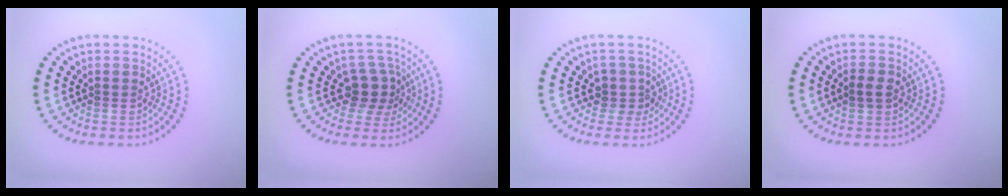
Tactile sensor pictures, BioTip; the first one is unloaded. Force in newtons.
{"total": 2.8, "press": 2.2, "slide": 1.8}
{"total": 1.9, "press": 1.5, "slide": 1.1}
{"total": 1.6, "press": 1.6, "slide": 0.1}